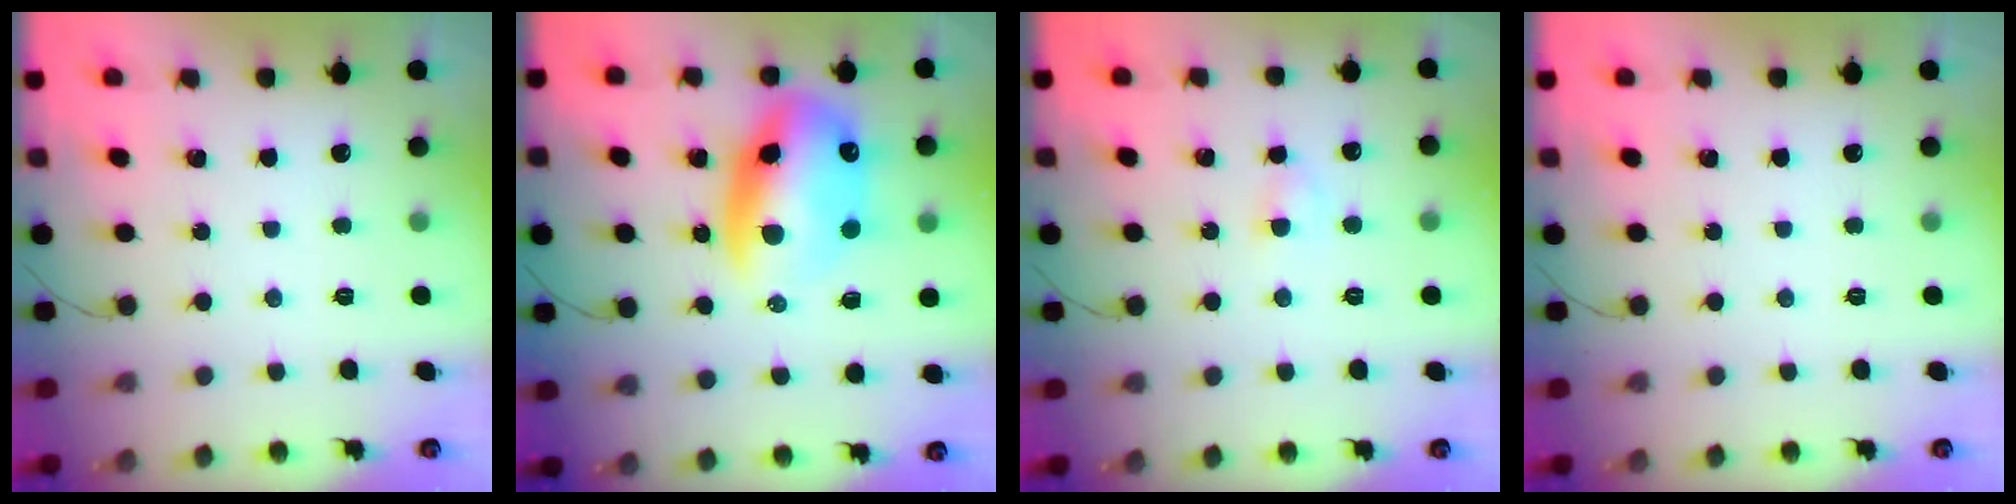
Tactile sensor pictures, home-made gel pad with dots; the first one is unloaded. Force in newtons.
{"total": 15.6, "press": 15.2, "slide": 3.5}
{"total": 2.8, "press": 2.6, "slide": 1.1}
{"total": 0.0}